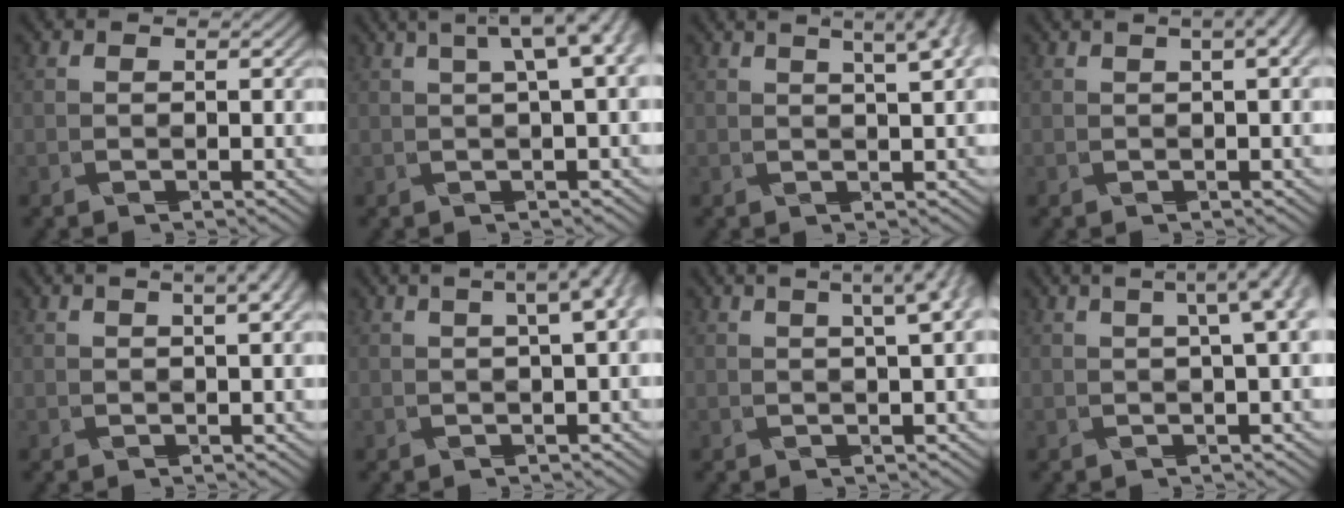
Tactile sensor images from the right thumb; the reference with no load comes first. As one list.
[{"total": 6.8, "force": [2.1, 1.2, 6.4], "torque": [-0.114, 0.010, 0.040]}, {"total": 5.3, "force": [2.8, 1.1, 4.3], "torque": [-0.064, 0.017, 0.042]}, {"total": 3.5, "force": [0.9, 1.2, 3.2], "torque": [-0.059, 0.000, 0.026]}, {"total": 3.5, "force": [1.3, 1.0, 3.1], "torque": [-0.058, 0.006, 0.029]}, {"total": 5.3, "force": [1.2, 1.3, 5.0], "torque": [-0.083, 0.001, 0.026]}, {"total": 5.4, "force": [1.9, 1.0, 4.9], "torque": [-0.074, 0.014, 0.030]}, {"total": 5.9, "force": [1.5, 1.0, 5.7], "torque": [-0.087, 0.010, 0.026]}]